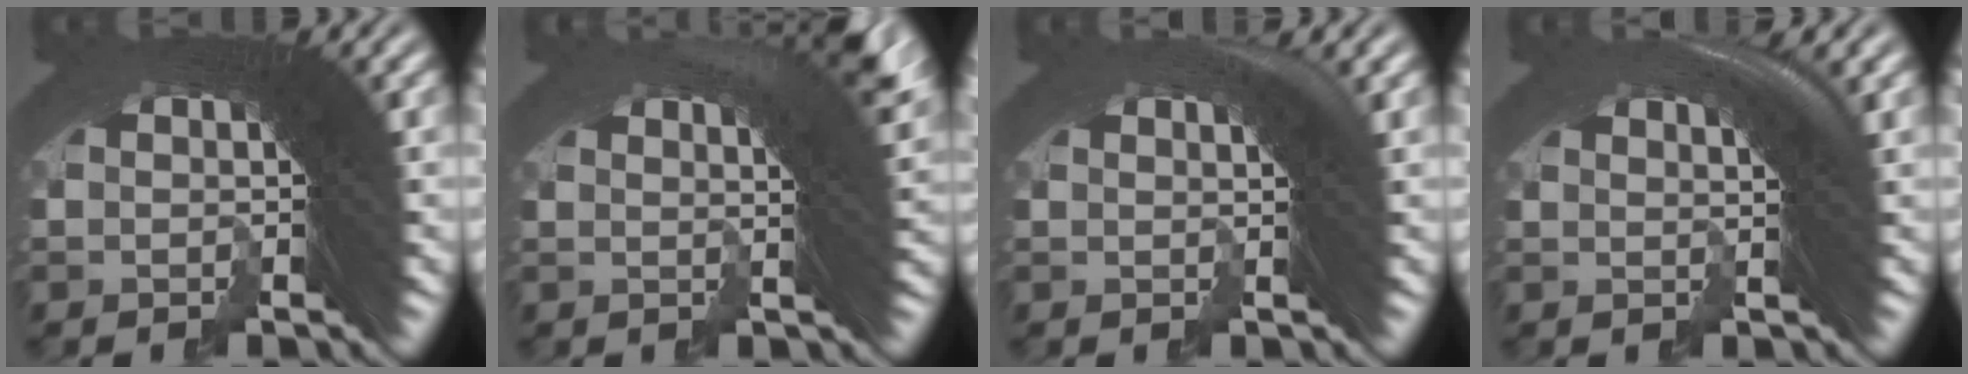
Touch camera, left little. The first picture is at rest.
{"total": 7.0, "force": [3.5, 2.0, 5.8], "torque": [-0.076, 0.018, 0.043]}
{"total": 2.1, "force": [1.3, -0.1, 1.6], "torque": [-0.026, 0.008, 0.018]}
{"total": 3.3, "force": [1.8, 0.4, 2.7], "torque": [-0.050, 0.005, 0.025]}